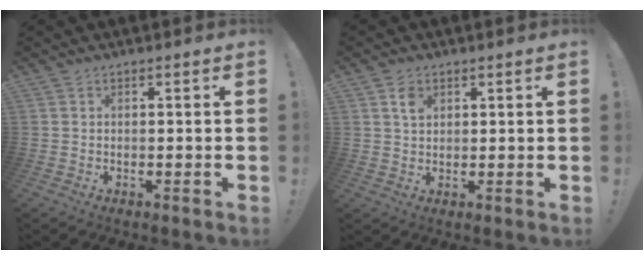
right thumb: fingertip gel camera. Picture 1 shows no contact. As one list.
[{"total": 3.7, "force": [1.9, 2.5, 1.9], "torque": [-0.027, -0.003, 0.033]}]